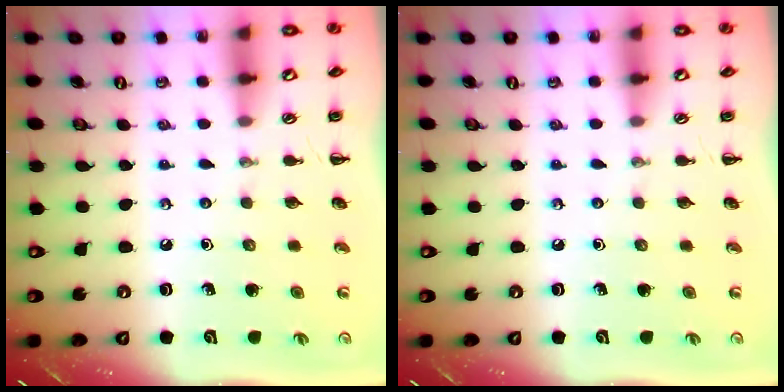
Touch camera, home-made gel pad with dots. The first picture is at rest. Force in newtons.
{"total": 0.0}